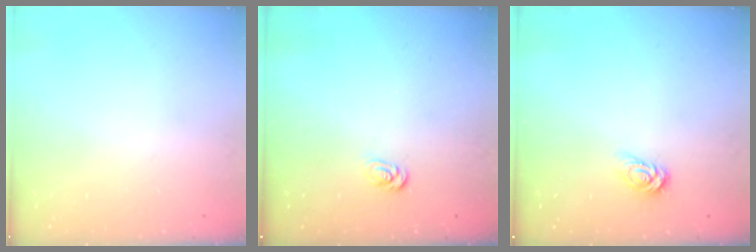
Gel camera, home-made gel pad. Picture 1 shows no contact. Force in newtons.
{"total": 2.6, "press": 2.6, "slide": 0.4}
{"total": 3.0, "press": 2.9, "slide": 0.3}